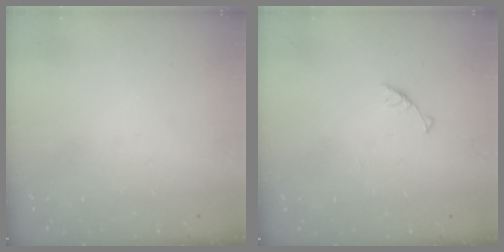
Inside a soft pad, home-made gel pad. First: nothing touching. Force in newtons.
{"total": 3.0, "press": 3.0, "slide": 0.3}